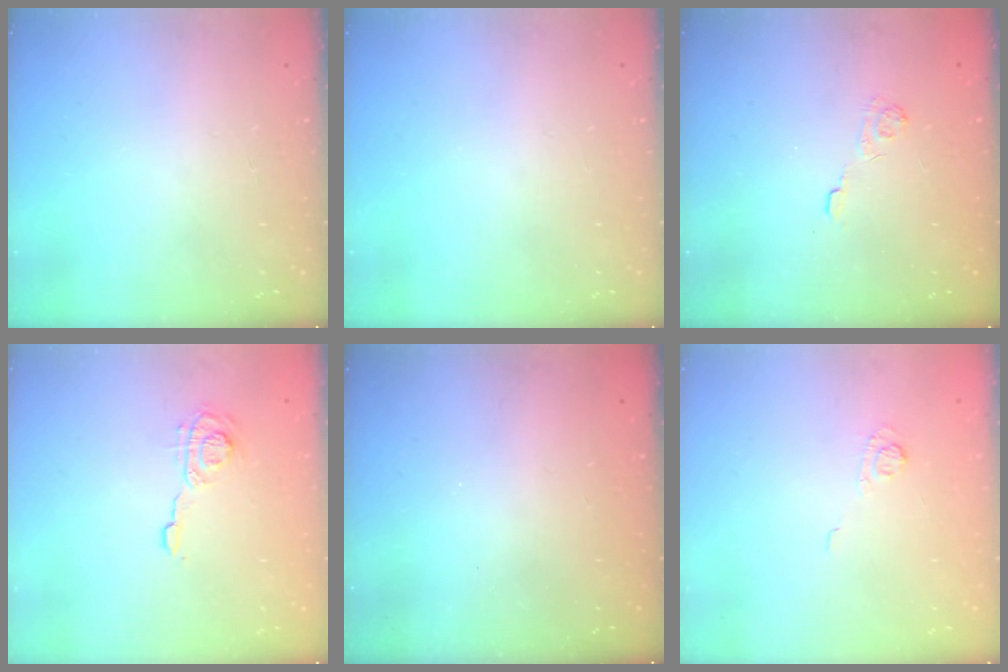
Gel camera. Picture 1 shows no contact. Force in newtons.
{"total": 0.0}
{"total": 3.2, "press": 2.8, "slide": 1.5}
{"total": 6.6, "press": 6.6, "slide": 0.9}
{"total": 2.5, "press": 2.4, "slide": 0.8}
{"total": 4.8, "press": 4.6, "slide": 1.4}